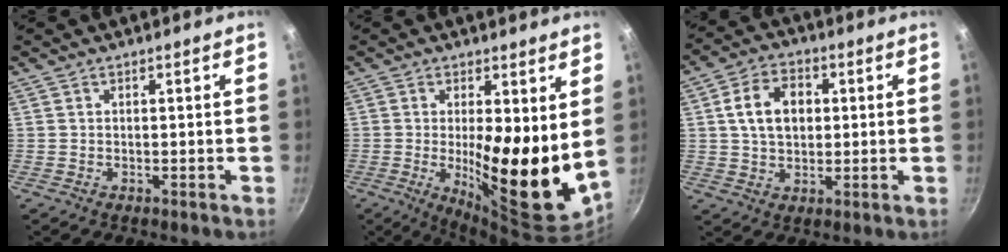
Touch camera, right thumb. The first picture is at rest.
{"total": 15.5, "force": [1.0, 4.7, 14.8], "torque": [-0.205, -0.034, 0.017]}
{"total": 9.5, "force": [1.5, 6.9, 6.5], "torque": [-0.092, 0.013, 0.019]}